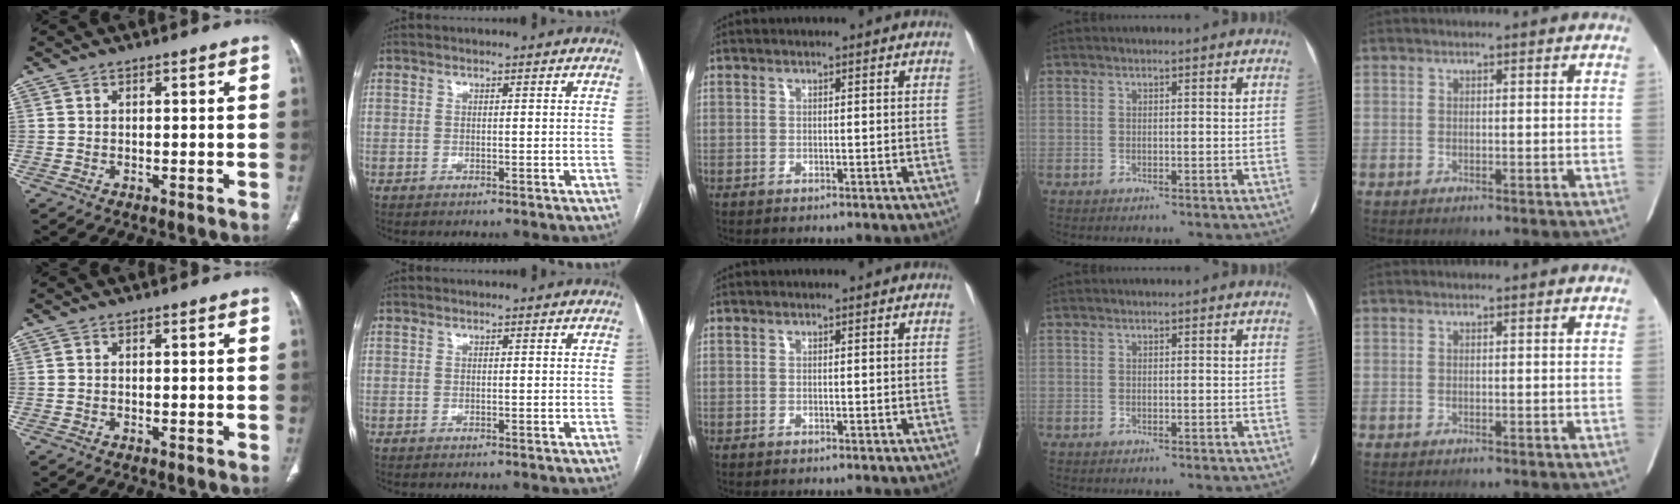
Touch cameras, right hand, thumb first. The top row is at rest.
{}